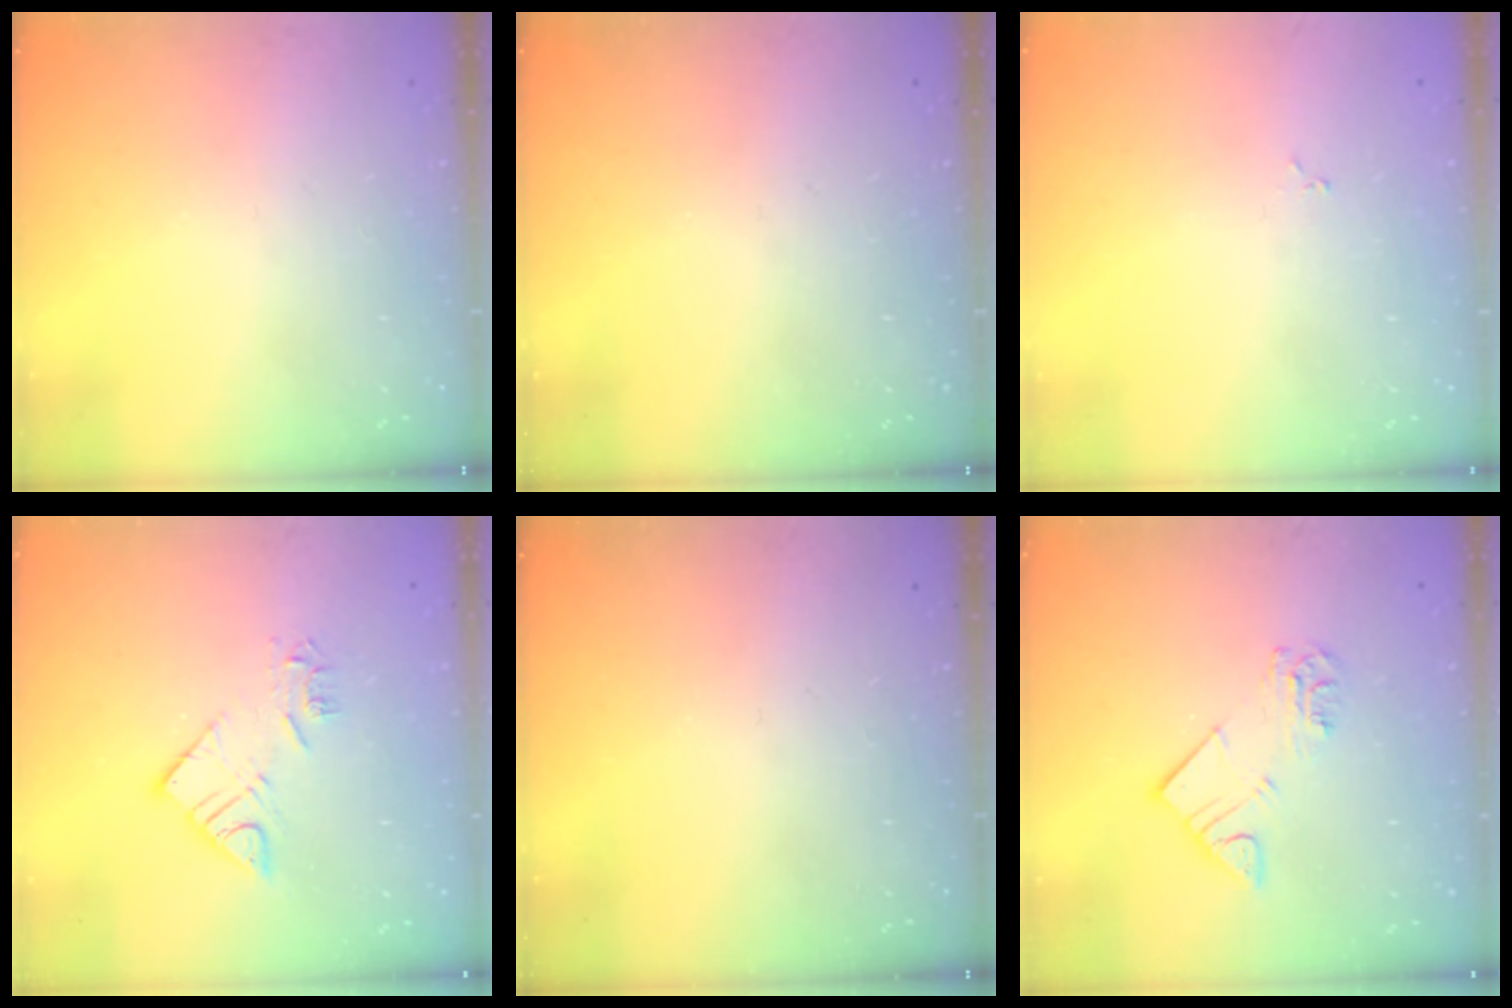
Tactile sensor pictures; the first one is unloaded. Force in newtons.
{"total": 0.0}
{"total": 1.9, "press": 1.9, "slide": 0.3}
{"total": 9.0, "press": 9.0, "slide": 0.4}
{"total": 0.0}
{"total": 5.9, "press": 5.9, "slide": 0.4}